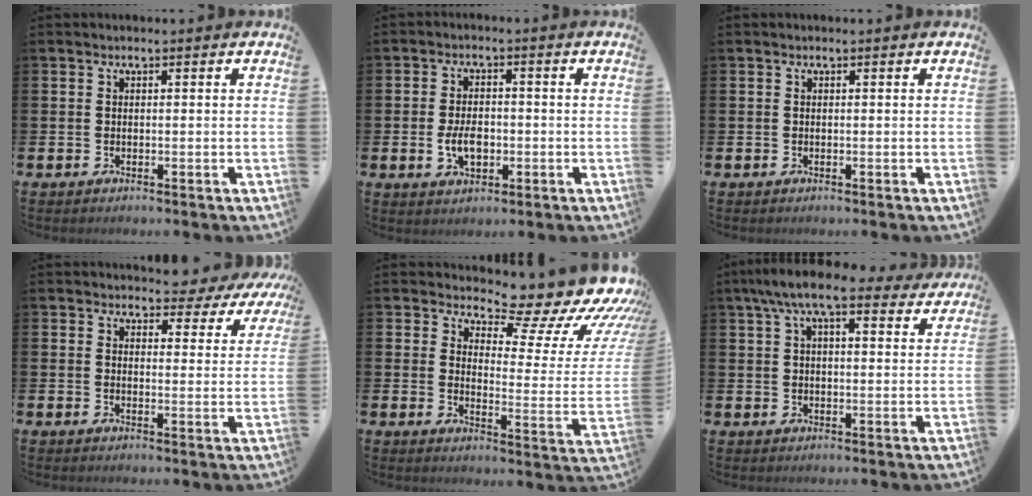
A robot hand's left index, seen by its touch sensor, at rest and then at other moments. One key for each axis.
{"total": 4.2, "fx": -0.8, "fy": 2.7, "fz": 3.2, "tx": -0.059, "ty": 0.000, "tz": -0.018}
{"total": 0.0}
{"total": 3.0, "fx": 2.7, "fy": 1.2, "fz": -0.2, "tx": -0.001, "ty": -0.025, "tz": 0.043}
{"total": 9.7, "fx": 8.7, "fy": 3.1, "fz": 3.1, "tx": -0.047, "ty": -0.082, "tz": 0.135}
{"total": 8.8, "fx": 7.1, "fy": 2.4, "fz": 4.6, "tx": -0.086, "ty": -0.020, "tz": 0.125}